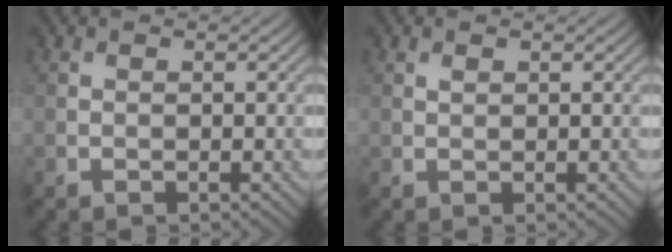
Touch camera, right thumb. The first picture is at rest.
{"total": 0.6, "force": [0.3, 0.3, 0.4], "torque": [-0.010, -0.001, 0.007]}